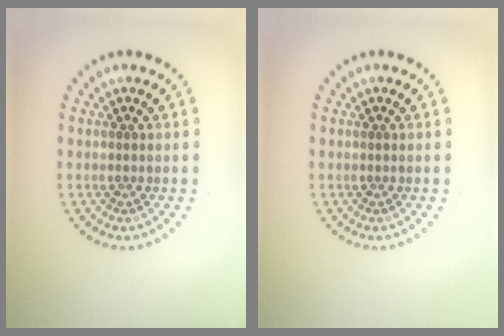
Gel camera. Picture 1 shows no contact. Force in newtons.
{"total": 0.0}